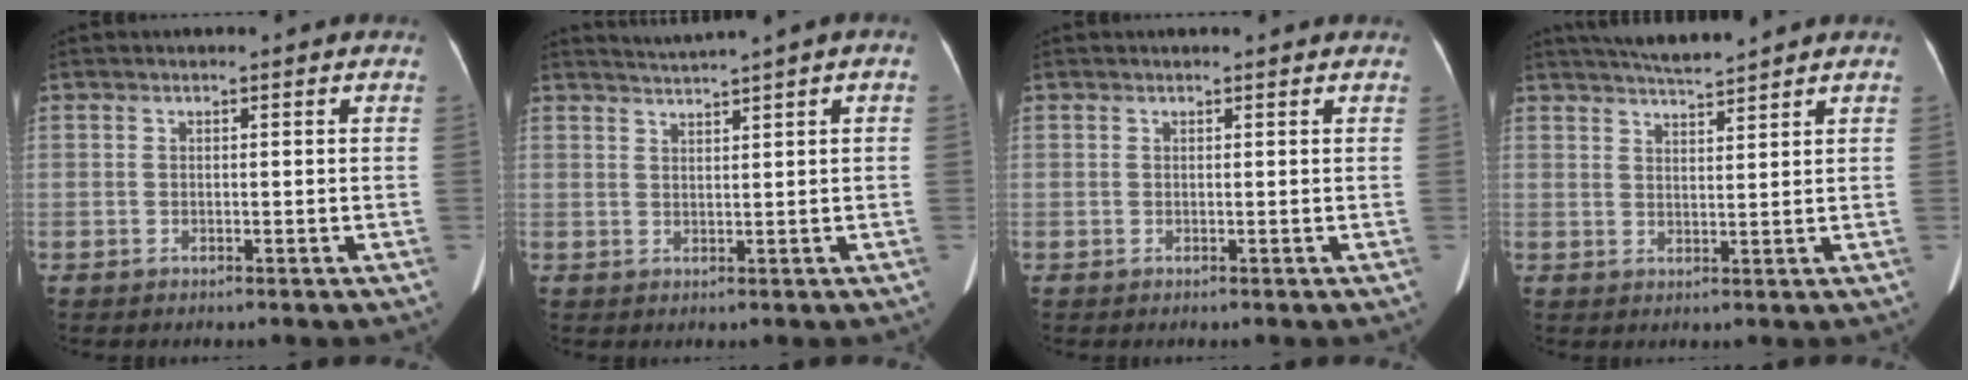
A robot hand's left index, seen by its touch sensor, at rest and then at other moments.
{"total": 2.5, "force": [2.0, -0.8, 1.2], "torque": [-0.023, 0.009, 0.042]}
{"total": 1.0, "force": [0.9, 0.1, 0.2], "torque": [-0.012, 0.003, 0.005]}
{"total": 5.2, "force": [4.9, -0.5, 1.7], "torque": [-0.032, 0.012, 0.087]}